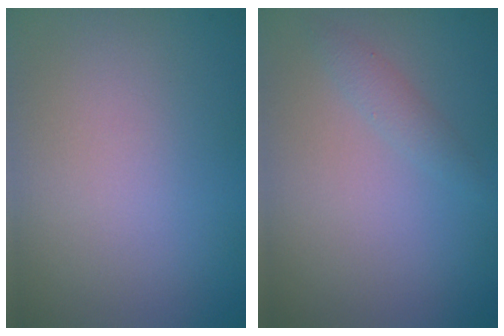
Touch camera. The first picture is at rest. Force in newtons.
{"total": 1.2, "press": 1.2, "slide": 0.0}